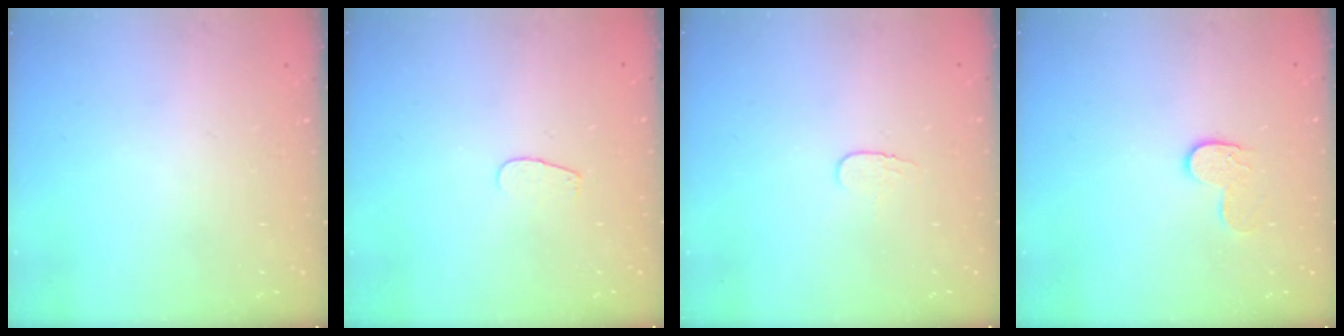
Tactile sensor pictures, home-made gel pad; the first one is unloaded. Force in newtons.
{"total": 2.6, "press": 2.5, "slide": 0.3}
{"total": 3.8, "press": 3.8, "slide": 0.4}
{"total": 7.3, "press": 7.3, "slide": 0.2}